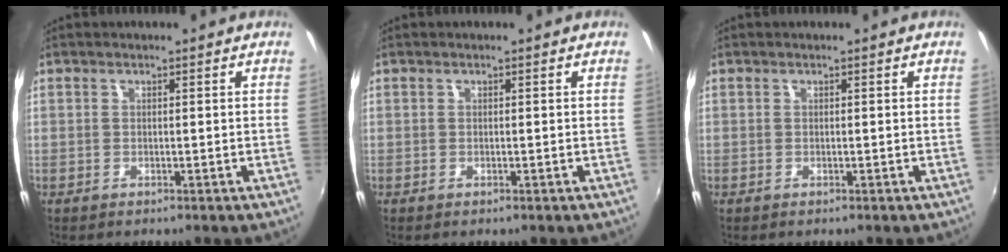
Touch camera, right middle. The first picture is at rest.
{"total": 0.0}
{"total": 0.0}